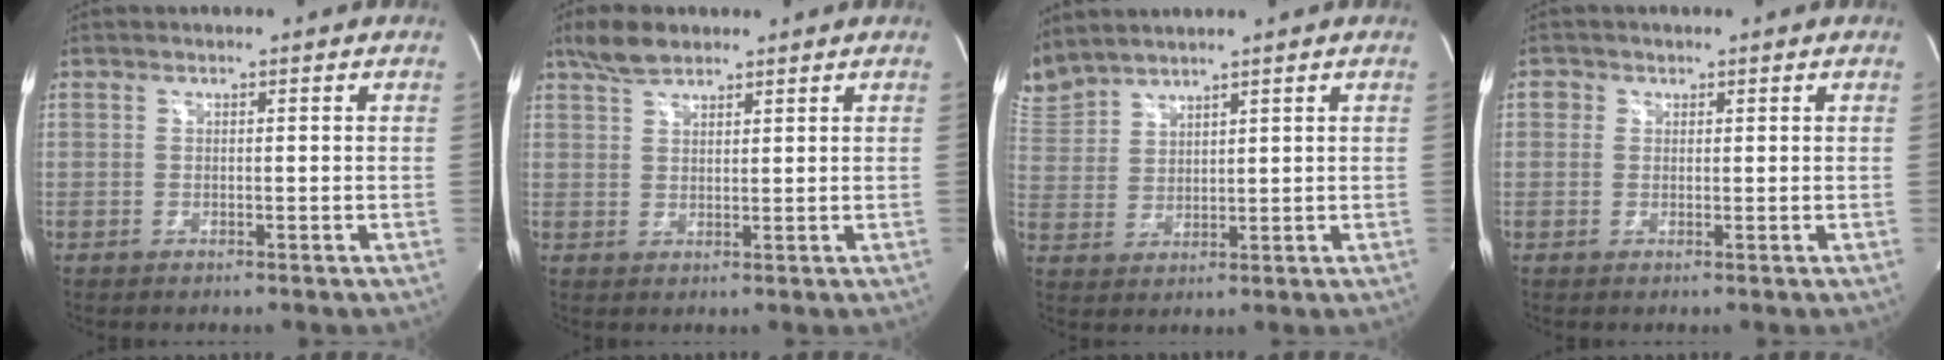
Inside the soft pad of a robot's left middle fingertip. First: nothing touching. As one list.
[{"total": 4.4, "force": [3.6, 1.7, 2.0], "torque": [-0.050, 0.009, 0.072]}, {"total": 6.7, "force": [6.5, 1.0, 1.1], "torque": [-0.047, 0.018, 0.144]}, {"total": 1.4, "force": [0.6, 1.2, 0.2], "torque": [0.005, 0.001, 0.005]}]